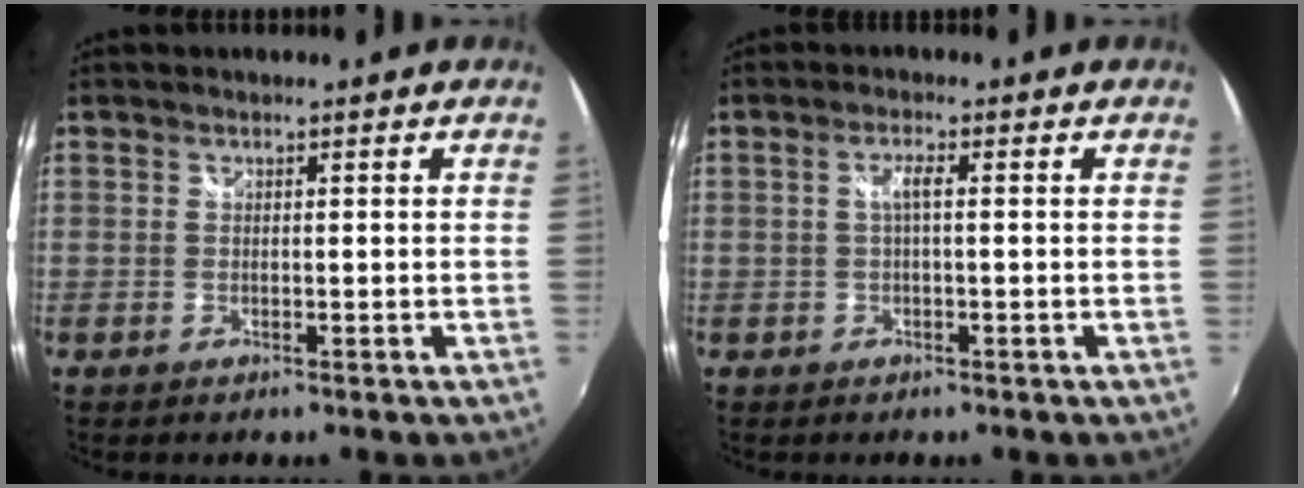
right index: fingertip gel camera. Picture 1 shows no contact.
{"total": 2.1, "force": [0.0, 0.2, 2.1], "torque": [-0.040, 0.004, -0.002]}